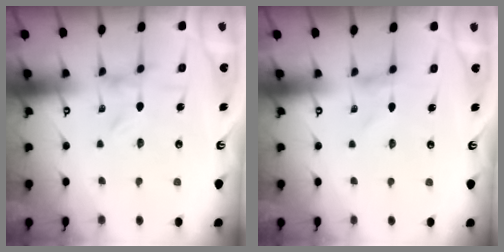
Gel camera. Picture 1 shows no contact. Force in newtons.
{"total": 0.8, "press": 0.8, "slide": 0.1}